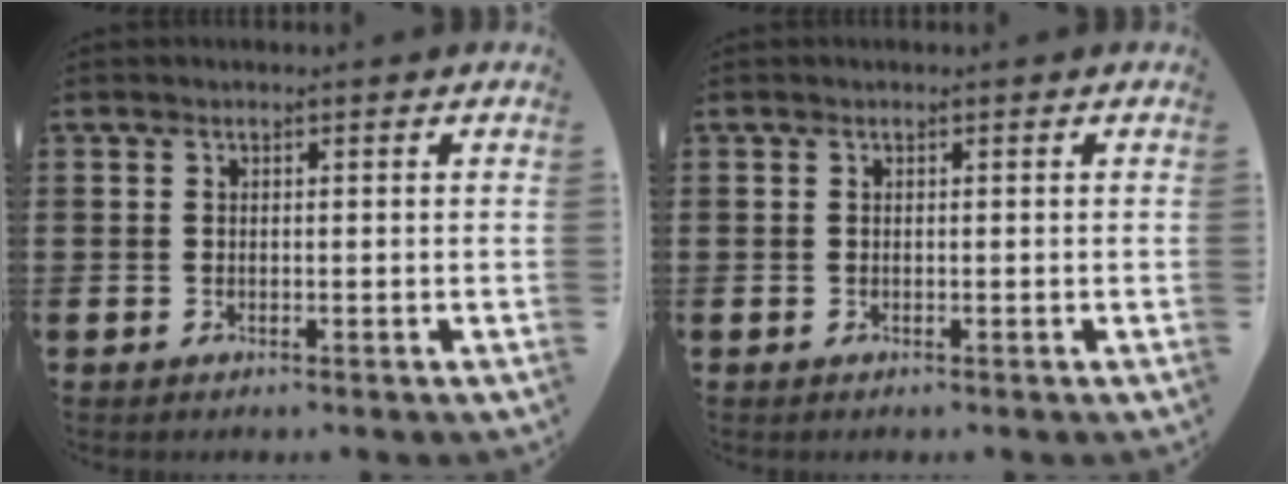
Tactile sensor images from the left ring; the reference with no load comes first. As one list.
[{"total": 0.0}]